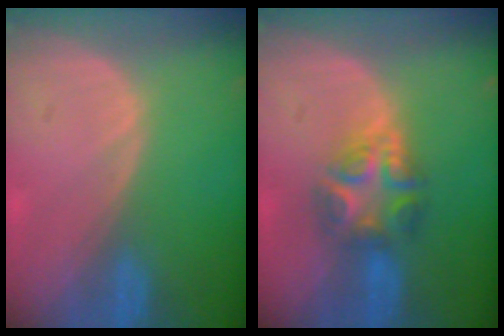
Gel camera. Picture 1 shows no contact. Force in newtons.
{"total": 6.5, "press": 6.1, "slide": 2.3}